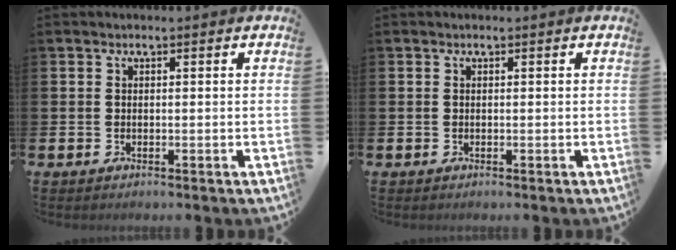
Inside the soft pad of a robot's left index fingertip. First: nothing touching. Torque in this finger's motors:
{"motor_torque": [0.00, 0.00, 0.00, 0.01]}